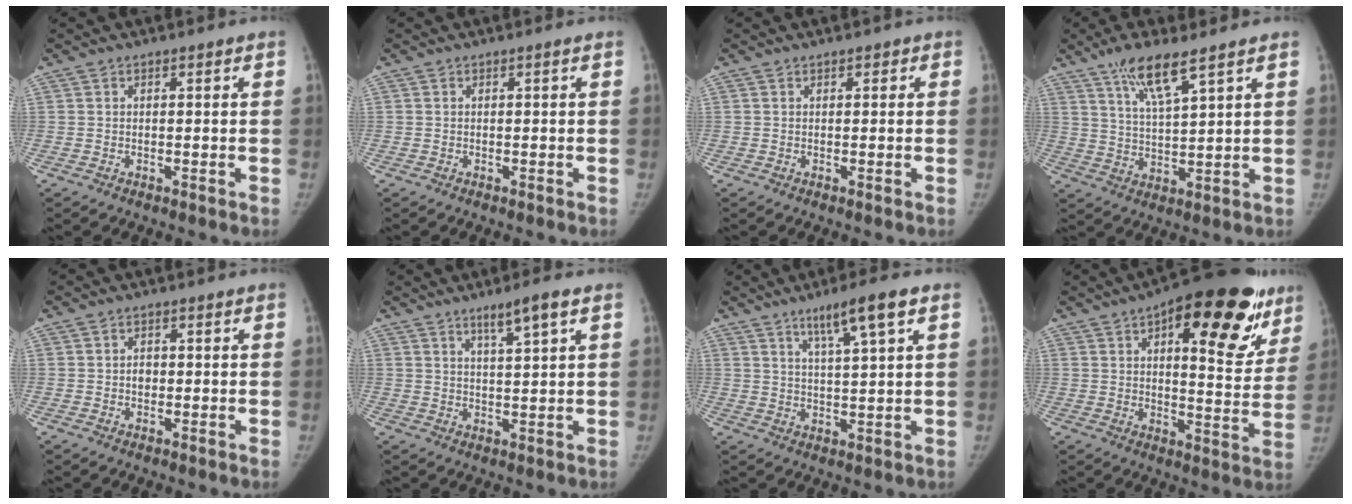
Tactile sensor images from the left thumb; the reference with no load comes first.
{"total": 0.0}
{"total": 1.0, "force": [0.5, 0.7, 0.4], "torque": [0.009, 0.000, 0.001]}
{"total": 9.0, "force": [5.9, 1.6, 6.6], "torque": [-0.124, -0.027, 0.117]}
{"total": 1.7, "force": [0.0, 1.4, 0.9], "torque": [-0.007, 0.003, -0.002]}
{"total": 5.3, "force": [3.3, 0.4, 4.2], "torque": [-0.070, -0.018, 0.057]}
{"total": 8.3, "force": [4.7, 0.6, 6.8], "torque": [-0.118, -0.016, 0.080]}
{"total": 25.1, "force": [13.0, 10.1, 19.0], "torque": [-0.209, -0.027, 0.177]}